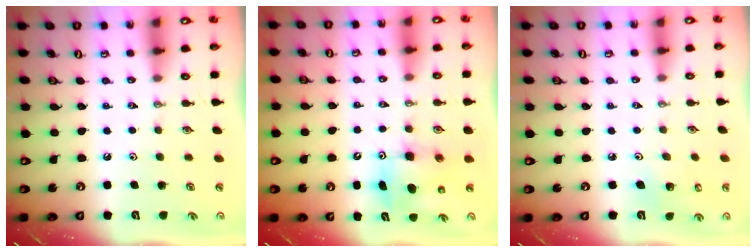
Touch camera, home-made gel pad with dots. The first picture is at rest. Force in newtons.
{"total": 8.0, "press": 7.8, "slide": 1.9}
{"total": 5.1, "press": 4.7, "slide": 2.1}